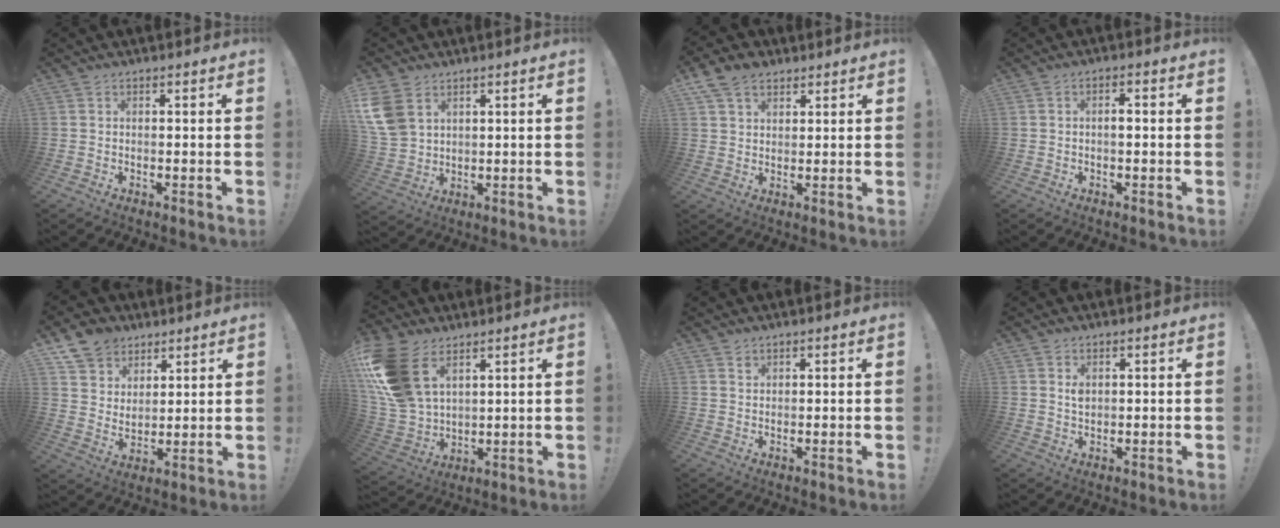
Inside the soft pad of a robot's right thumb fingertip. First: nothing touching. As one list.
[{"total": 9.3, "force": [4.8, 6.2, 5.0], "torque": [-0.107, -0.015, 0.100]}, {"total": 7.7, "force": [4.8, 5.1, 3.3], "torque": [-0.062, -0.012, 0.095]}, {"total": 1.8, "force": [-0.5, 0.6, 1.6], "torque": [-0.024, 0.003, -0.011]}, {"total": 9.8, "force": [6.9, 6.8, 1.9], "torque": [-0.039, -0.048, 0.138]}, {"total": 18.7, "force": [8.4, 12.0, 11.6], "torque": [-0.258, -0.037, 0.161]}, {"total": 1.2, "force": [1.0, 0.6, 0.2], "torque": [0.007, -0.007, 0.016]}, {"total": 2.0, "force": [1.0, 1.2, 1.3], "torque": [-0.017, -0.004, 0.015]}]